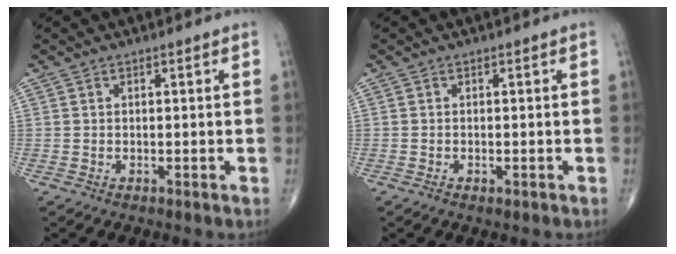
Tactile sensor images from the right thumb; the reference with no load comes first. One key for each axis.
{"total": 0.9, "fx": -0.5, "fy": 0.4, "fz": 0.7, "tx": -0.015, "ty": 0.002, "tz": -0.007}